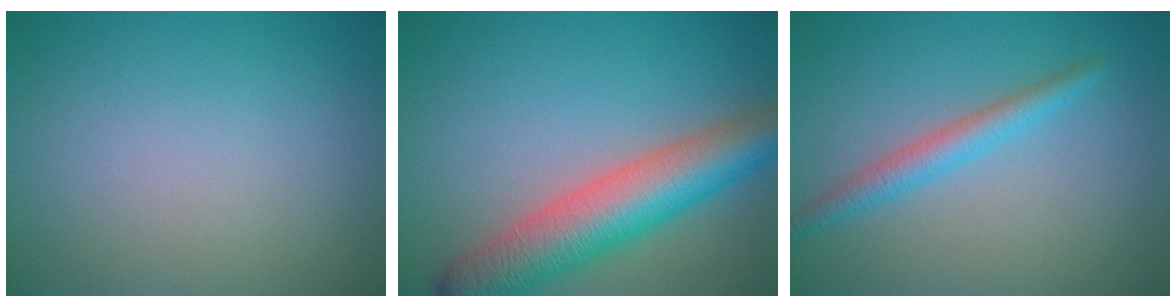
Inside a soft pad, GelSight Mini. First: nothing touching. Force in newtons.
{"total": 8.6, "press": 8.6, "slide": 0.2}
{"total": 2.6, "press": 2.6, "slide": 0.1}